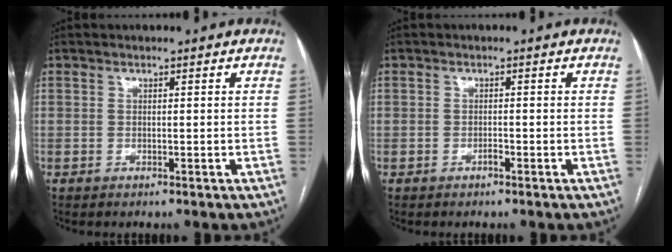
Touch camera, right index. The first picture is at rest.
{"total": 0.7, "force": [-0.5, 0.3, 0.4], "torque": [-0.006, 0.002, -0.010]}